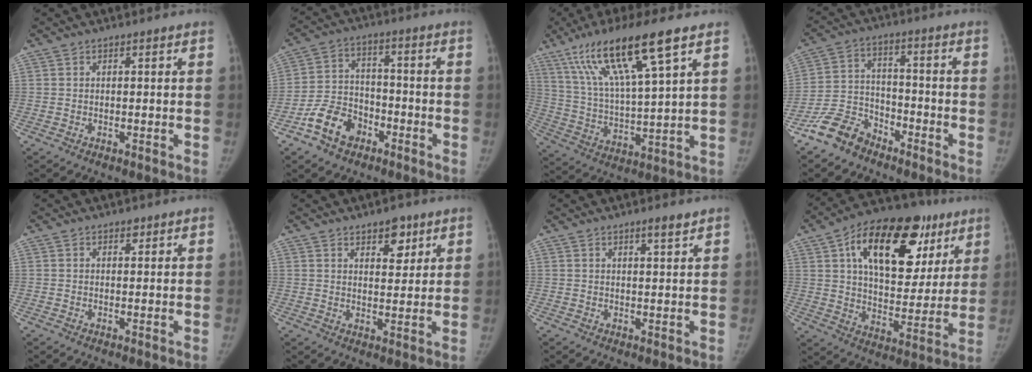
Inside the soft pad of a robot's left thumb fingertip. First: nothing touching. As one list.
[{"total": 9.7, "force": [-5.4, 6.7, 4.3], "torque": [-0.062, 0.038, -0.101]}, {"total": 18.4, "force": [10.3, 2.9, 14.9], "torque": [-0.280, -0.028, 0.197]}, {"total": 9.0, "force": [-7.0, 5.1, 2.6], "torque": [-0.042, 0.046, -0.142]}, {"total": 1.1, "force": [0.7, 0.7, 0.5], "torque": [0.000, -0.003, 0.009]}, {"total": 5.7, "force": [3.5, 2.9, 3.4], "torque": [-0.023, -0.020, 0.051]}, {"total": 2.5, "force": [1.8, 0.3, 1.7], "torque": [-0.025, -0.013, 0.030]}, {"total": 27.0, "force": [12.0, 14.9, 19.1], "torque": [-0.249, 0.008, 0.189]}]